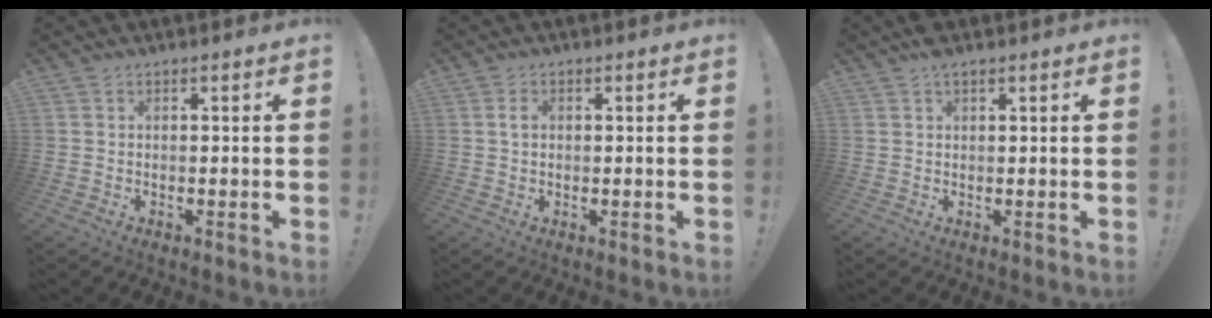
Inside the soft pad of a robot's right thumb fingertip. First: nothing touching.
{"total": 1.9, "force": [0.3, 1.1, 1.4], "torque": [-0.030, 0.006, 0.004]}
{"total": 2.9, "force": [2.0, 1.3, 1.8], "torque": [-0.029, -0.009, 0.035]}